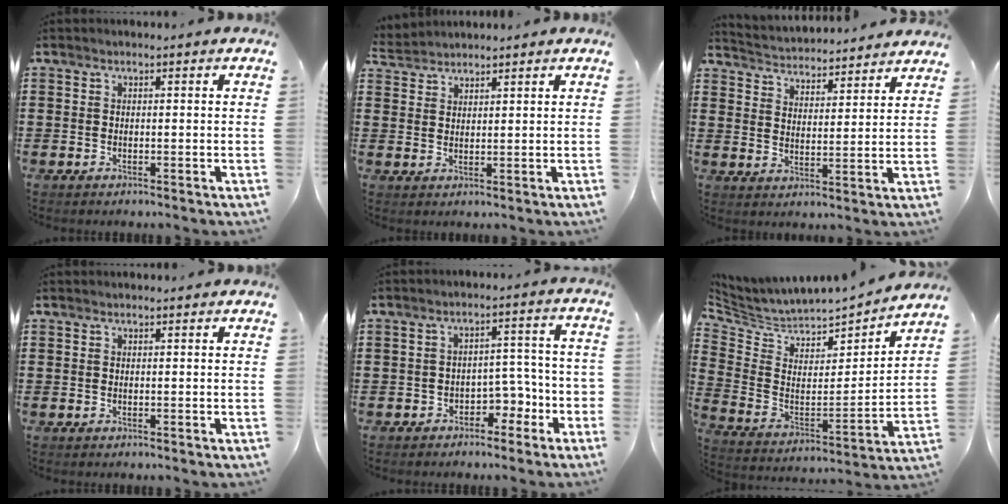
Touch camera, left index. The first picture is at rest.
{"total": 2.5, "force": [2.4, 0.4, -0.3], "torque": [-0.003, -0.001, 0.048]}
{"total": 3.4, "force": [3.3, -0.1, -0.6], "torque": [-0.010, -0.030, 0.052]}
{"total": 0.0}
{"total": 4.6, "force": [-3.2, 2.7, 2.0], "torque": [-0.041, 0.012, -0.065]}
{"total": 4.1, "force": [3.9, 1.2, 0.2], "torque": [-0.037, -0.049, 0.061]}